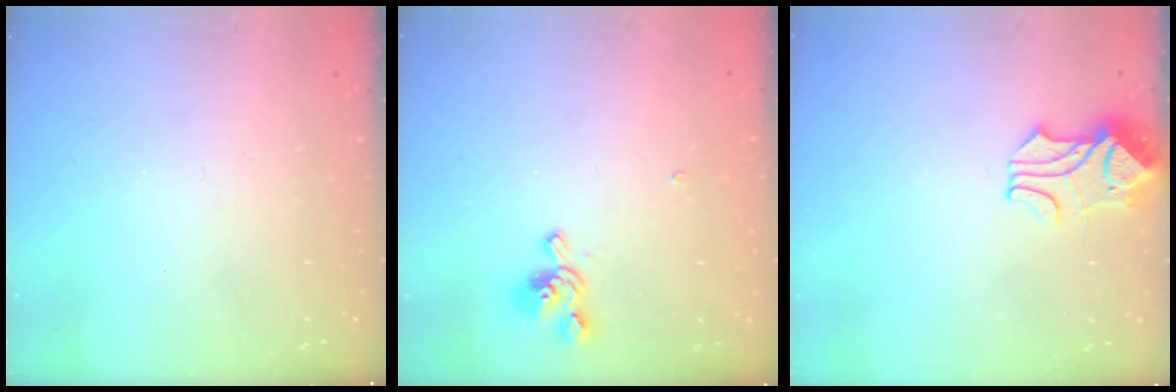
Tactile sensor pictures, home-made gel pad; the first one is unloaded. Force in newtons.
{"total": 1.2, "press": 0.1, "slide": 1.2}
{"total": 1.7, "press": 1.2, "slide": 1.1}